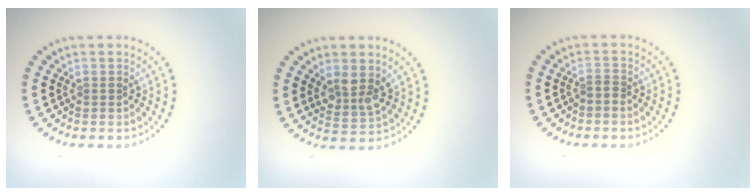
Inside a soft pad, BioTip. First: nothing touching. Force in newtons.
{"total": 2.9, "press": 2.6, "slide": 1.2}
{"total": 0.6, "press": 0.4, "slide": 0.5}